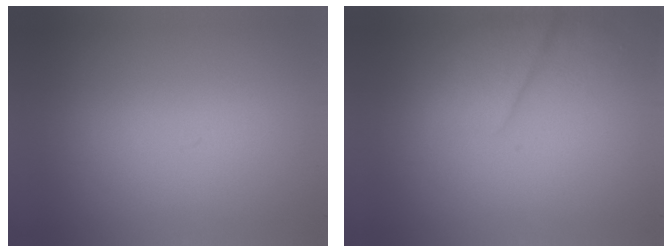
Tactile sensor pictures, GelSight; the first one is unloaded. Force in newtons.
{"total": 2.6}